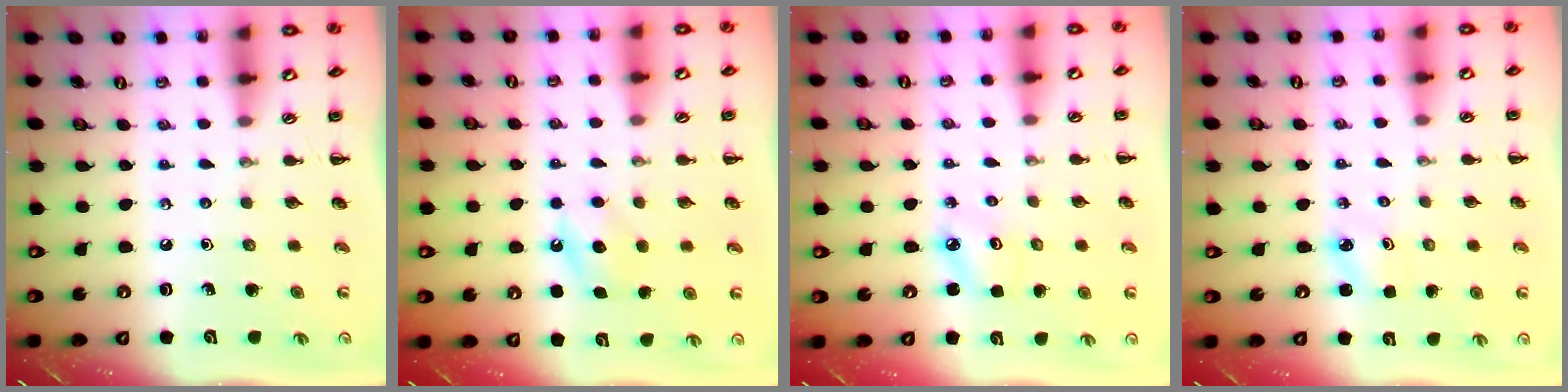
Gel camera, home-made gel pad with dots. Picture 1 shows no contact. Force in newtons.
{"total": 6.0, "press": 5.8, "slide": 1.5}
{"total": 3.0, "press": 2.9, "slide": 0.6}
{"total": 1.9, "press": 1.8, "slide": 0.5}